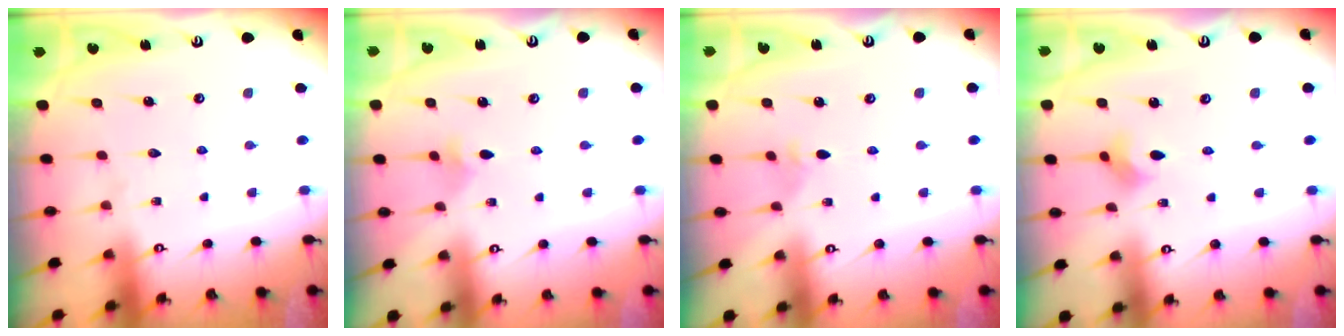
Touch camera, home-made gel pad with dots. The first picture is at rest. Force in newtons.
{"total": 2.4, "press": 2.3, "slide": 0.6}
{"total": 2.2, "press": 2.1, "slide": 0.6}
{"total": 2.6, "press": 2.6, "slide": 0.5}